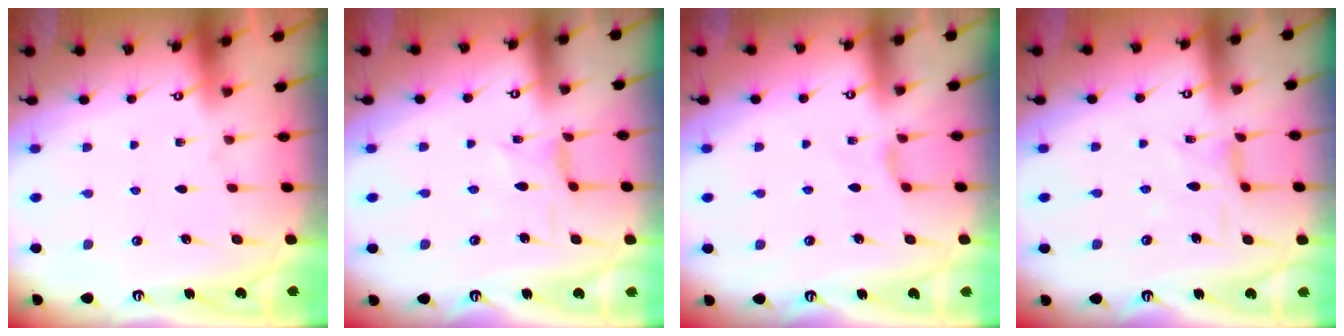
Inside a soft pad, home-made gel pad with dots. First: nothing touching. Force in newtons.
{"total": 0.8, "press": 0.8, "slide": 0.3}
{"total": 2.7, "press": 2.7, "slide": 0.6}
{"total": 1.7, "press": 1.7, "slide": 0.4}